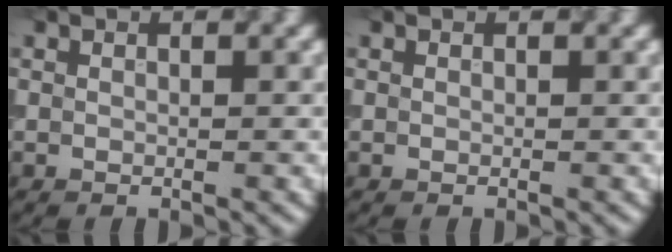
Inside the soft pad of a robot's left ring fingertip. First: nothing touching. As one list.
[{"total": 0.0}]